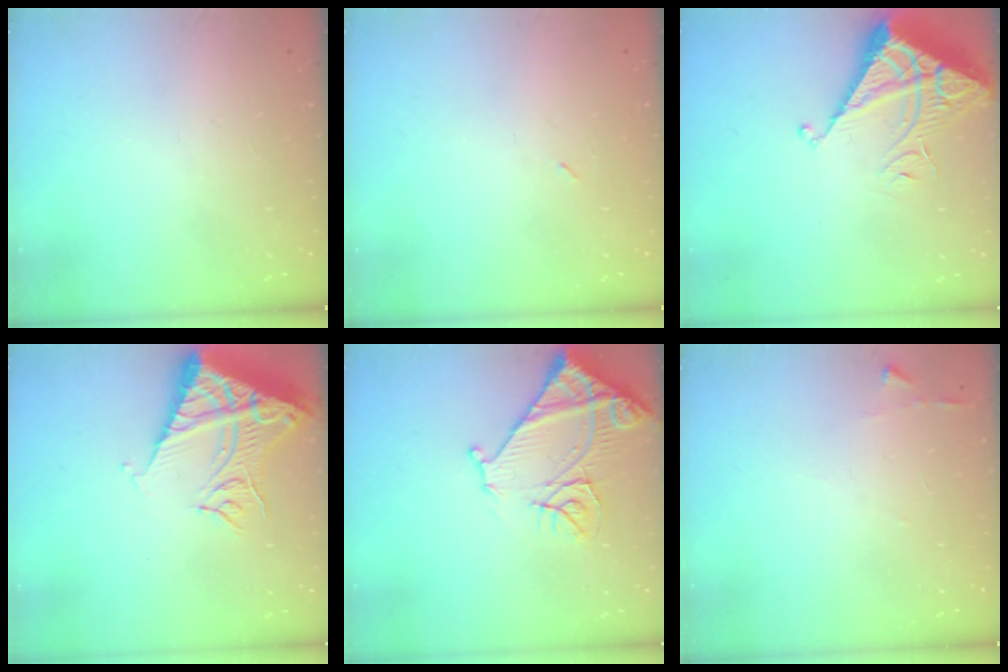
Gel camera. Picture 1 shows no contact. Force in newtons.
{"total": 2.2, "press": 2.1, "slide": 0.9}
{"total": 7.0, "press": 7.0, "slide": 0.6}
{"total": 14.5, "press": 14.4, "slide": 1.8}
{"total": 14.4, "press": 14.3, "slide": 1.7}
{"total": 2.9, "press": 2.9, "slide": 0.3}